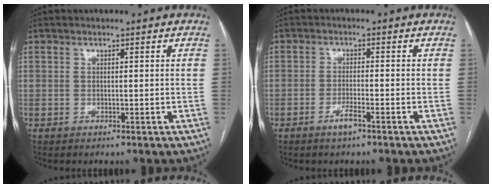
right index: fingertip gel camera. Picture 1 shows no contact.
{"total": 2.6, "force": [-1.7, 0.2, 2.0], "torque": [-0.038, -0.002, -0.032]}